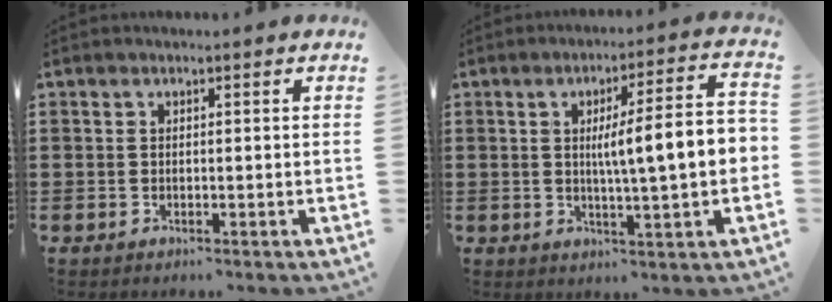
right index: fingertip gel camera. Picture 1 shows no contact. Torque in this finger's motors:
{"motor_torque": [1.68, -0.46, 1.06, 0.21]}